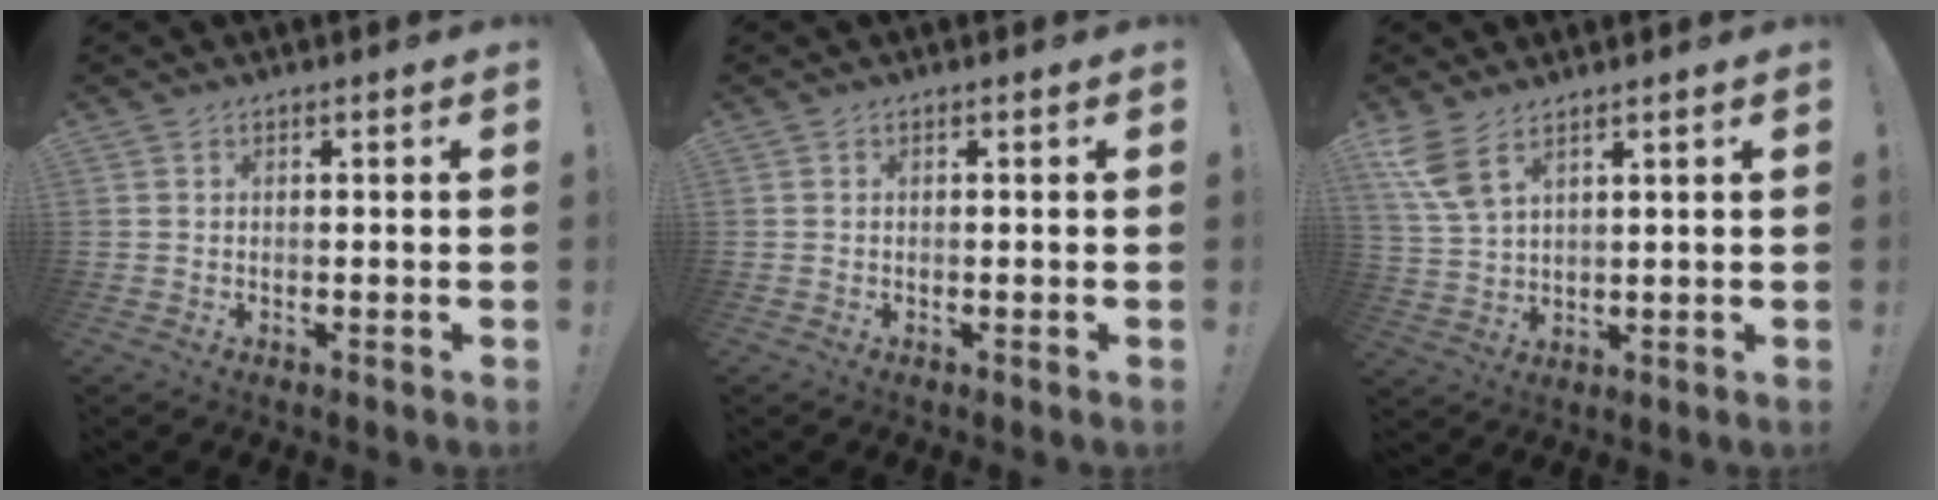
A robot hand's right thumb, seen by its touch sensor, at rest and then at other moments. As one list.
[{"total": 0.0}, {"total": 7.6, "force": [5.1, 2.9, 4.8], "torque": [-0.099, -0.022, 0.098]}]